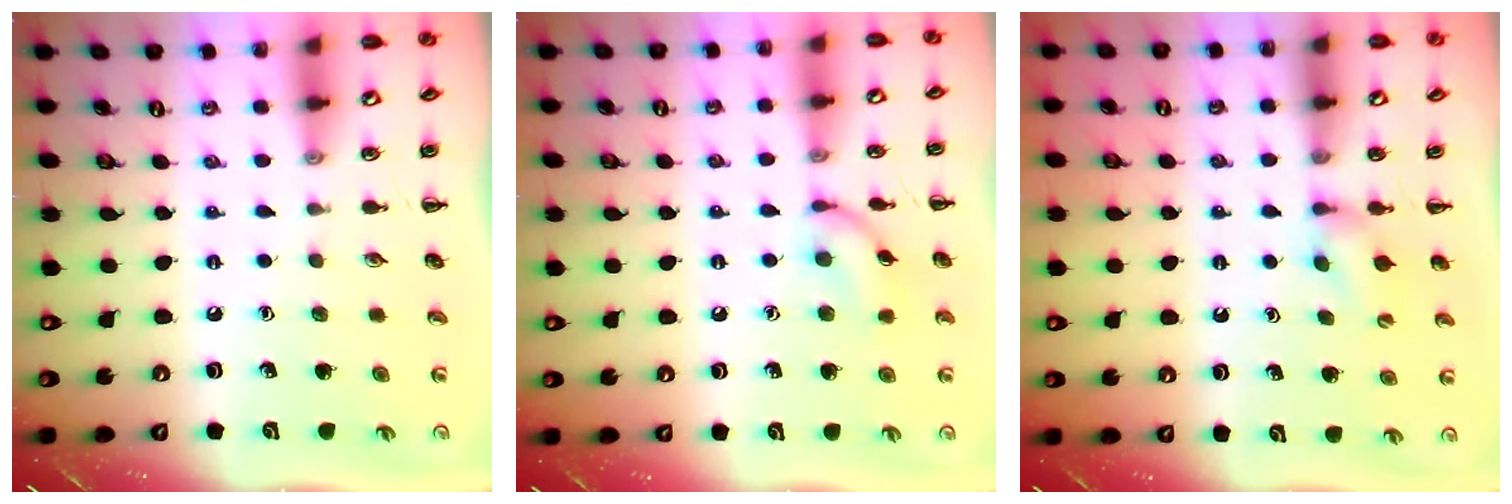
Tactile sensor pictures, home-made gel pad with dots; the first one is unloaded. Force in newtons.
{"total": 9.2, "press": 9.2, "slide": 0.3}
{"total": 5.2, "press": 5.1, "slide": 1.4}